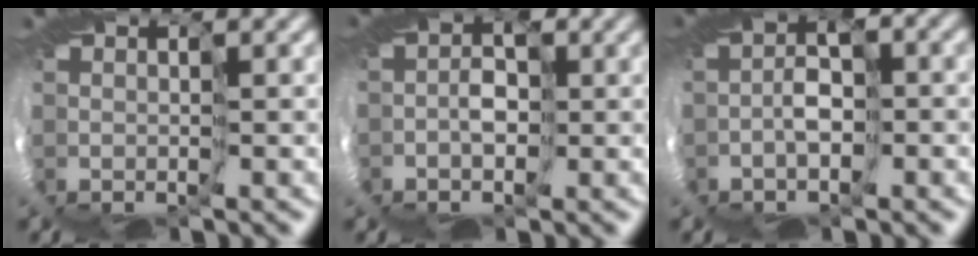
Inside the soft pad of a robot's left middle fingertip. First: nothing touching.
{"total": 2.5, "force": [-0.7, 1.9, 1.3], "torque": [-0.020, -0.001, -0.009]}
{"total": 3.3, "force": [-1.0, 1.8, 2.5], "torque": [-0.063, 0.002, -0.022]}